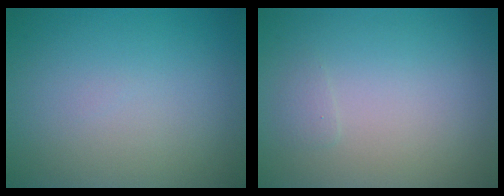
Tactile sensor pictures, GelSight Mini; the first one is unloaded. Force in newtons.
{"total": 0.5, "press": 0.5, "slide": 0.0}